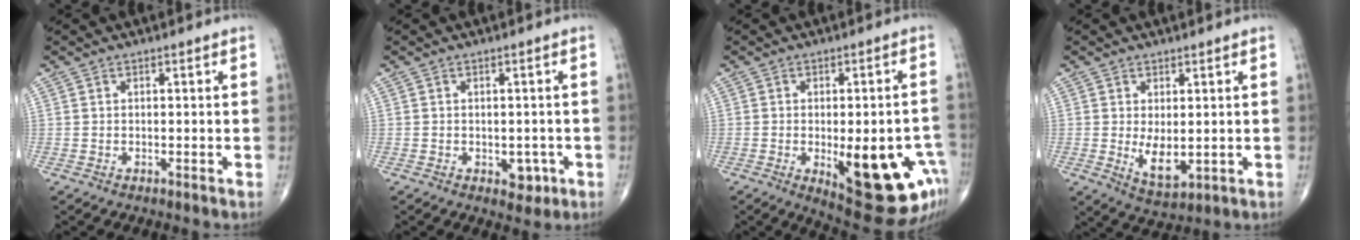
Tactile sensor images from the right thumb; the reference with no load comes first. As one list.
[{"total": 3.4, "force": [-1.1, 2.3, 2.2], "torque": [-0.005, 0.003, -0.010]}, {"total": 18.8, "force": [-5.9, 7.3, 16.2], "torque": [-0.147, 0.013, -0.053]}, {"total": 5.8, "force": [-0.1, 2.9, 5.0], "torque": [-0.075, -0.017, 0.013]}]